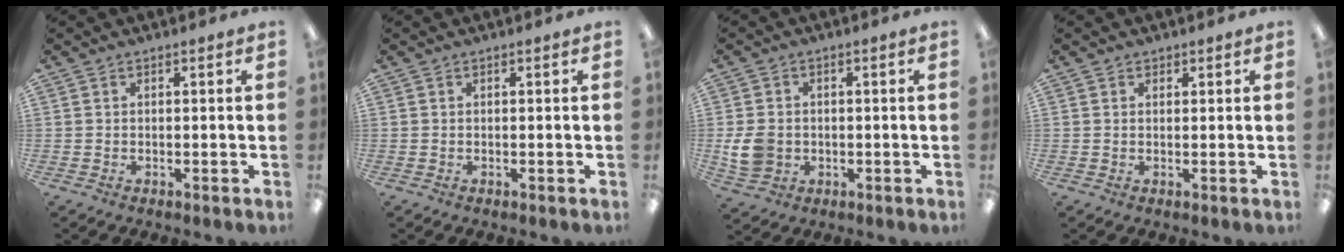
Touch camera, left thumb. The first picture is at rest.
{"total": 0.0}
{"total": 7.4, "force": [-0.5, 6.3, 3.8], "torque": [-0.081, 0.011, -0.004]}
{"total": 1.1, "force": [0.9, 0.7, 0.0], "torque": [-0.001, 0.001, 0.017]}